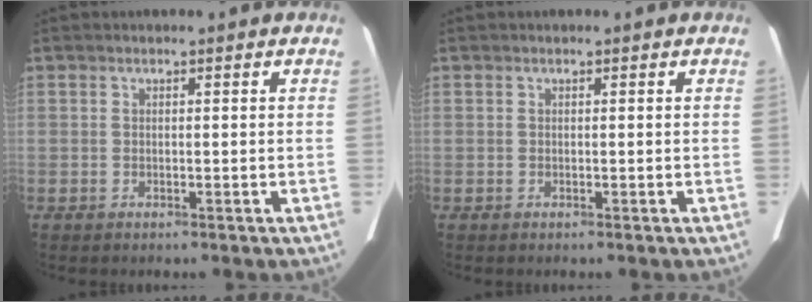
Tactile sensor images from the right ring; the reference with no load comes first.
{"total": 0.0}